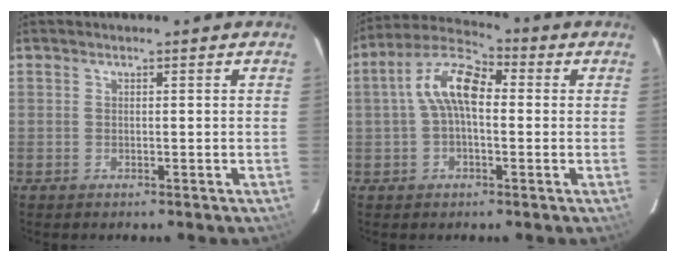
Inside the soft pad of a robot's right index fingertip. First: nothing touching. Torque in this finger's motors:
{"motor_torque": [1.17, -0.15, 0.69, 0.16]}